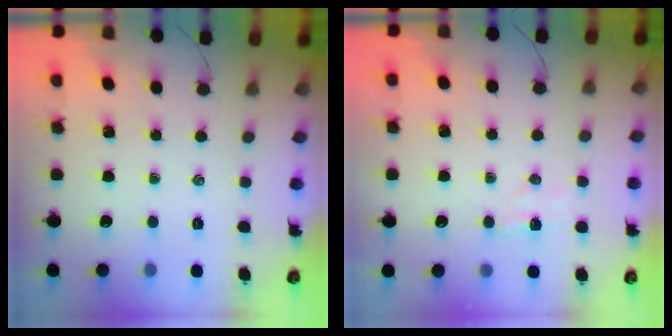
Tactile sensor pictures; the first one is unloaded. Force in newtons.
{"total": 4.9, "press": 4.7, "slide": 1.3}